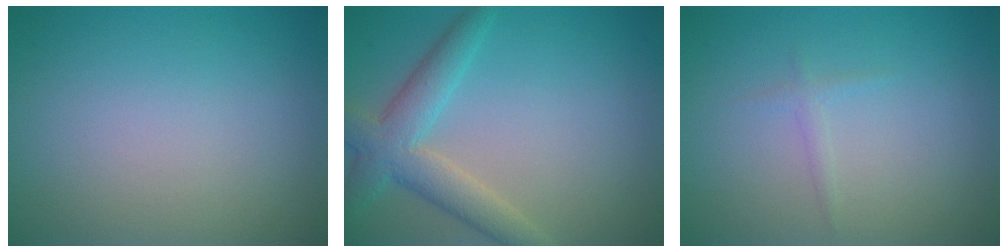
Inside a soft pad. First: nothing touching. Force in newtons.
{"total": 4.5, "press": 4.5, "slide": 0.2}
{"total": 0.8, "press": 0.8, "slide": 0.0}